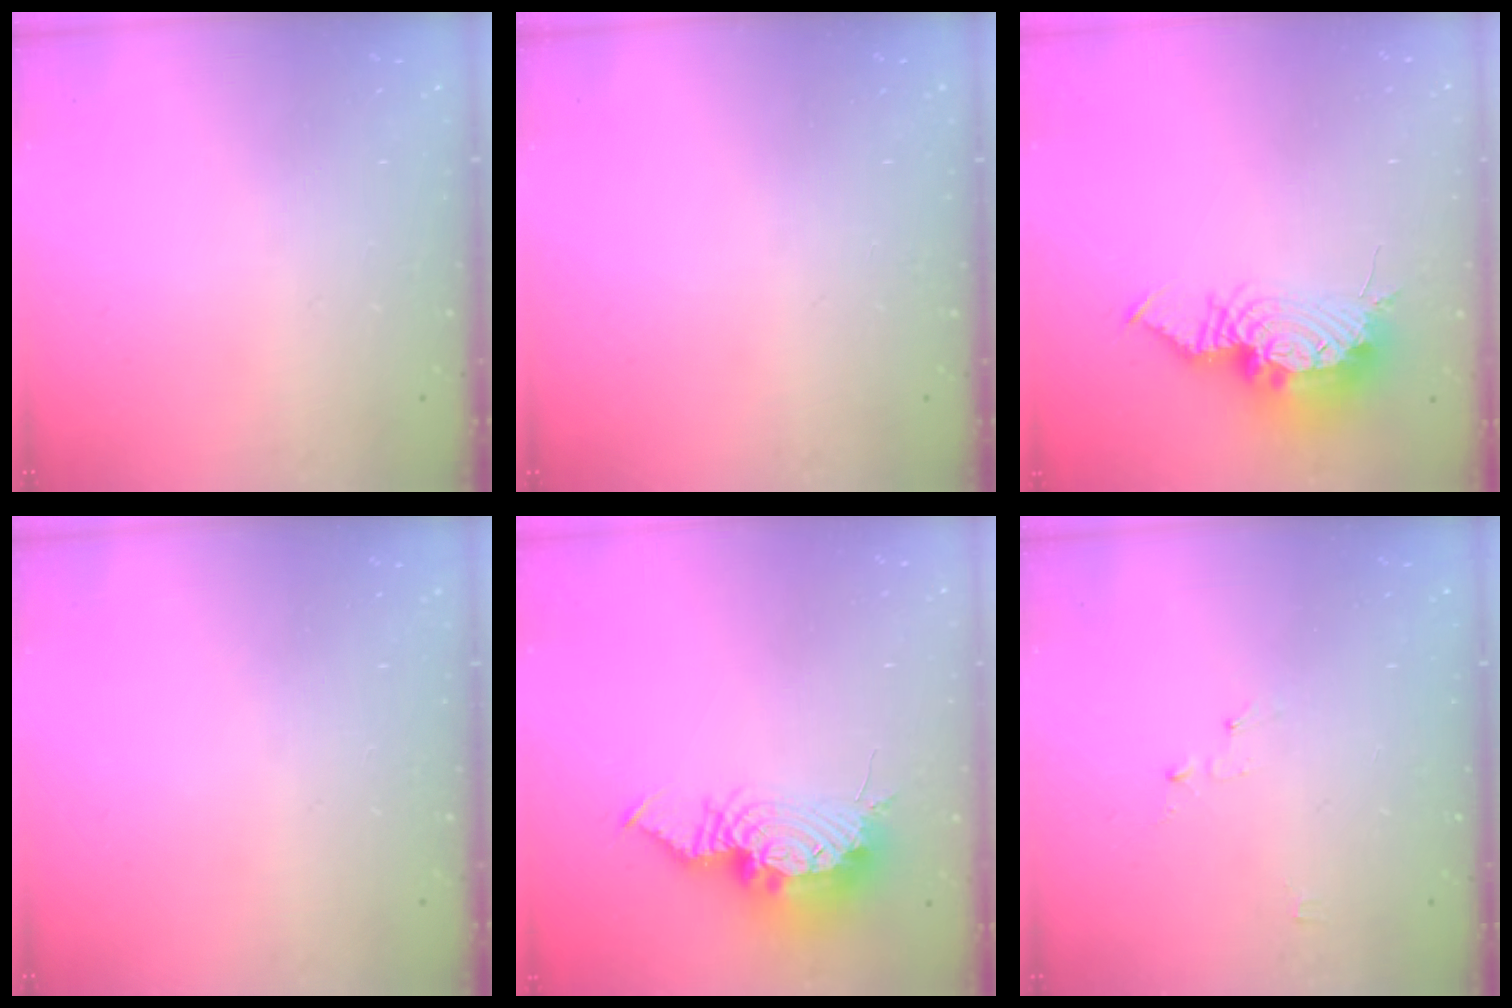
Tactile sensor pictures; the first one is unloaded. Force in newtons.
{"total": 0.0}
{"total": 13.6, "press": 12.6, "slide": 5.2}
{"total": 0.0}
{"total": 13.6, "press": 12.6, "slide": 5.2}
{"total": 2.5, "press": 2.5, "slide": 0.3}